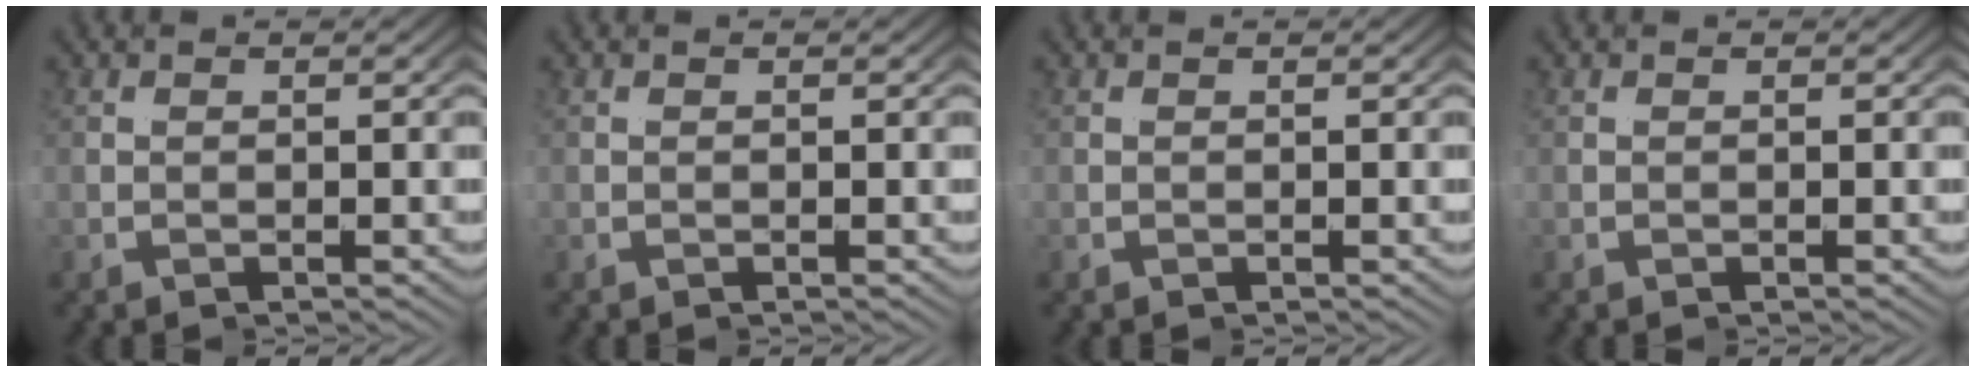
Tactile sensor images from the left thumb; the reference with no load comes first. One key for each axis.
{"total": 0.0}
{"total": 0.0}
{"total": 0.0}